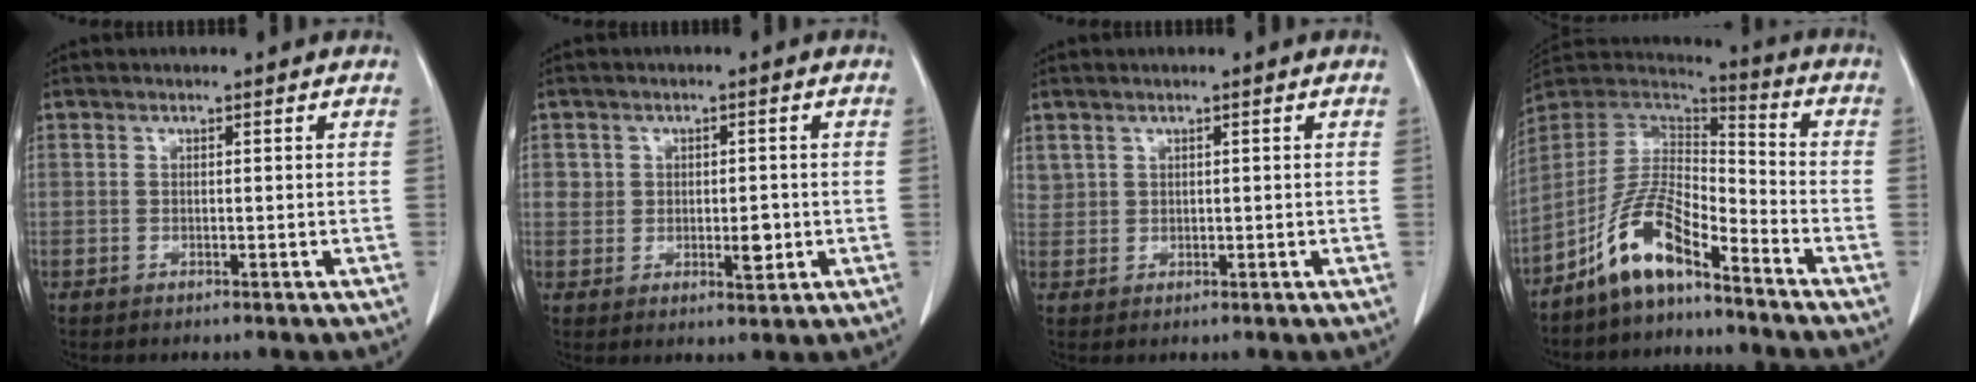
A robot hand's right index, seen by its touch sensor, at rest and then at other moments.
{"total": 4.1, "force": [0.0, 2.8, 2.9], "torque": [-0.030, 0.000, 0.008]}
{"total": 1.4, "force": [0.9, 1.1, 0.2], "torque": [0.003, 0.007, 0.018]}
{"total": 11.1, "force": [-7.6, 3.1, 7.4], "torque": [-0.161, 0.018, -0.147]}